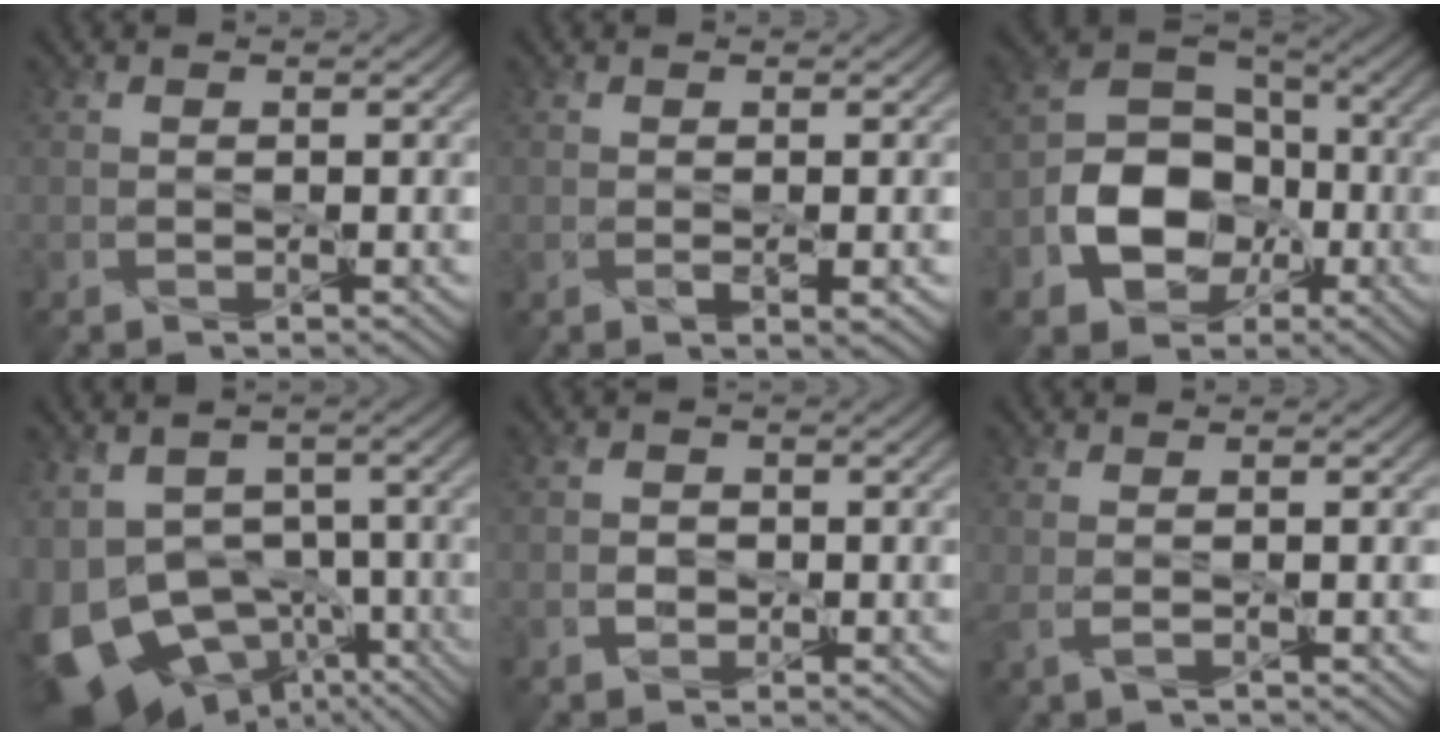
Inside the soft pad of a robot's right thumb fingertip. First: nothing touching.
{"total": 1.5, "force": [-0.3, 0.4, 1.4], "torque": [-0.026, -0.008, -0.001]}
{"total": 11.6, "force": [-3.8, 8.7, 6.7], "torque": [-0.135, -0.020, -0.083]}
{"total": 15.0, "force": [-6.5, 10.2, 8.8], "torque": [-0.203, -0.032, -0.079]}
{"total": 1.6, "force": [-0.5, 1.4, 0.7], "torque": [-0.009, -0.003, -0.013]}
{"total": 1.8, "force": [0.1, 0.4, 1.7], "torque": [-0.044, -0.004, 0.002]}